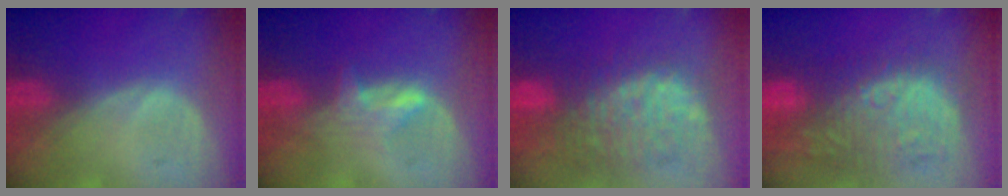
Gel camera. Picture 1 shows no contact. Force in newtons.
{"total": 3.3, "press": 3.3, "slide": 0.4}
{"total": 11.0, "press": 10.2, "slide": 4.1}
{"total": 11.8, "press": 11.2, "slide": 3.9}